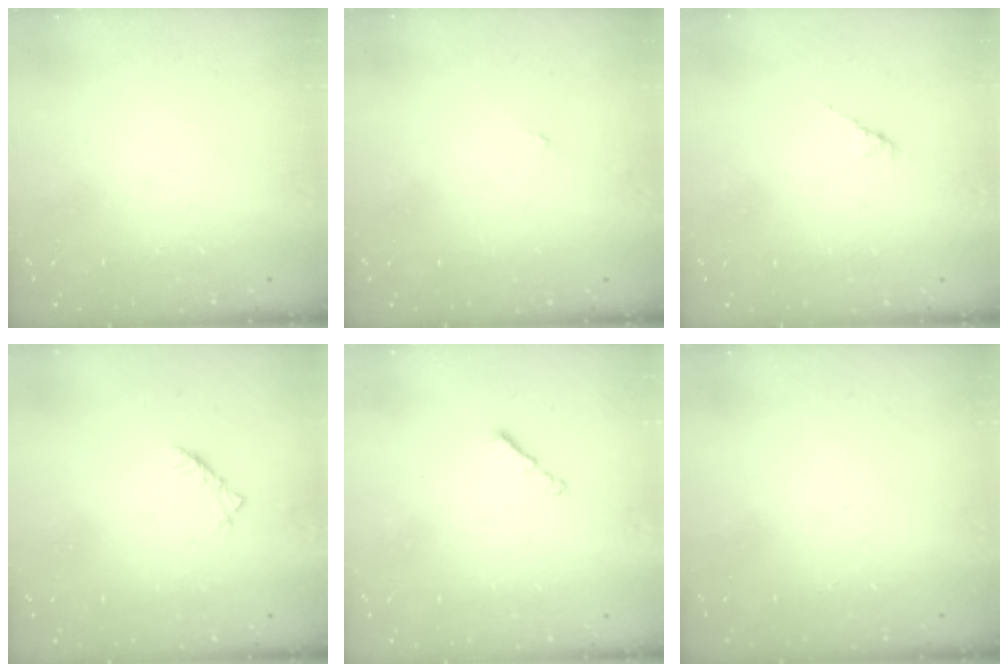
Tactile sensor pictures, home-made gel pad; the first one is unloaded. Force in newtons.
{"total": 0.0}
{"total": 1.5, "press": 1.4, "slide": 0.5}
{"total": 2.5, "press": 2.4, "slide": 0.7}
{"total": 1.1, "press": 1.0, "slide": 0.4}
{"total": 0.0}